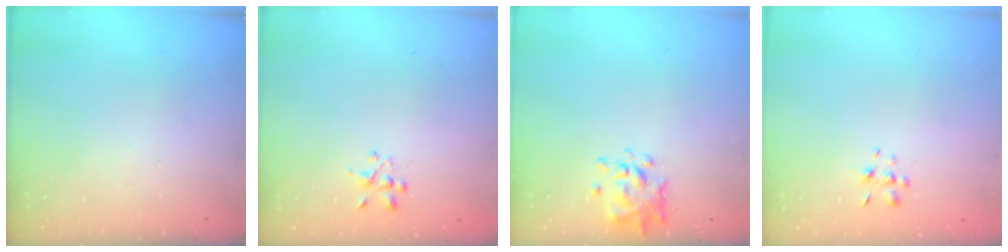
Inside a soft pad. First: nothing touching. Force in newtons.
{"total": 2.2, "press": 2.1, "slide": 0.8}
{"total": 1.3, "press": 1.2, "slide": 0.4}
{"total": 1.3, "press": 1.2, "slide": 0.5}